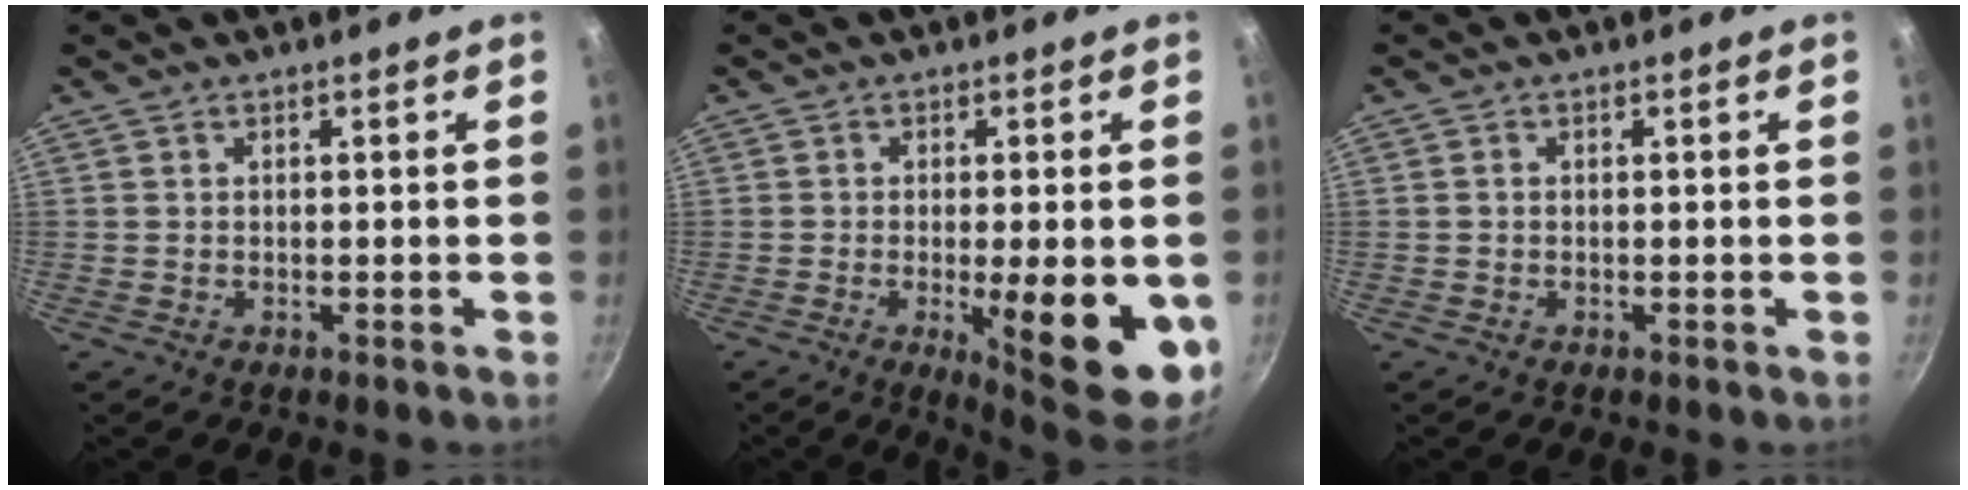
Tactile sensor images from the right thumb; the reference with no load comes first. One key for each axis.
{"total": 14.4, "fx": -3.6, "fy": 3.9, "fz": 13.4, "tx": -0.158, "ty": -0.001, "tz": -0.039}
{"total": 0.5, "fx": -0.1, "fy": 0.5, "fz": 0.3, "tx": -0.004, "ty": 0.003, "tz": -0.002}